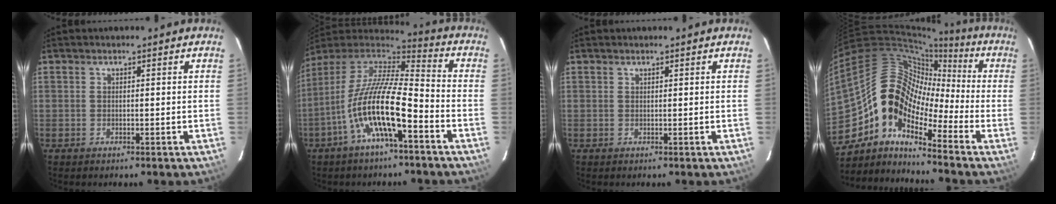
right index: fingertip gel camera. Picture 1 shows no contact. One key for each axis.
{"total": 16.8, "fx": -6.8, "fy": 4.0, "fz": 14.8, "tx": -0.275, "ty": -0.015, "tz": -0.136}
{"total": 0.0}
{"total": 13.9, "fx": -6.6, "fy": 7.9, "fz": 9.3, "tx": -0.154, "ty": 0.014, "tz": -0.145}